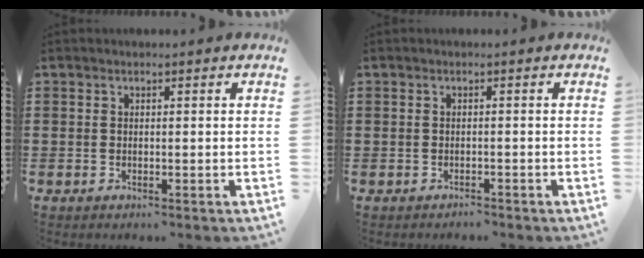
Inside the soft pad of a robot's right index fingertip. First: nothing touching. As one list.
[{"total": 1.1, "force": [-1.0, 0.2, -0.2], "torque": [0.000, 0.003, -0.024]}]